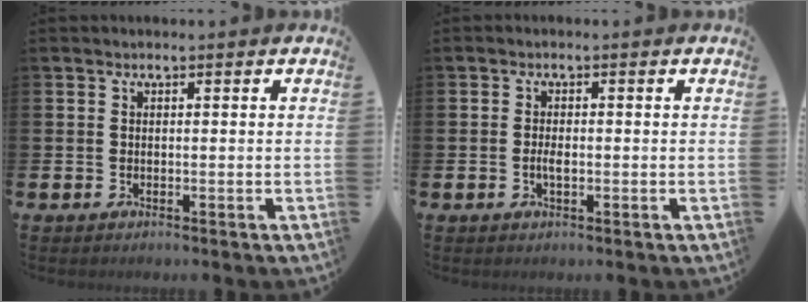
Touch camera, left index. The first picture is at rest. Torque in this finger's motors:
{"motor_torque": [0.30, 0.19, 0.03, 0.08]}